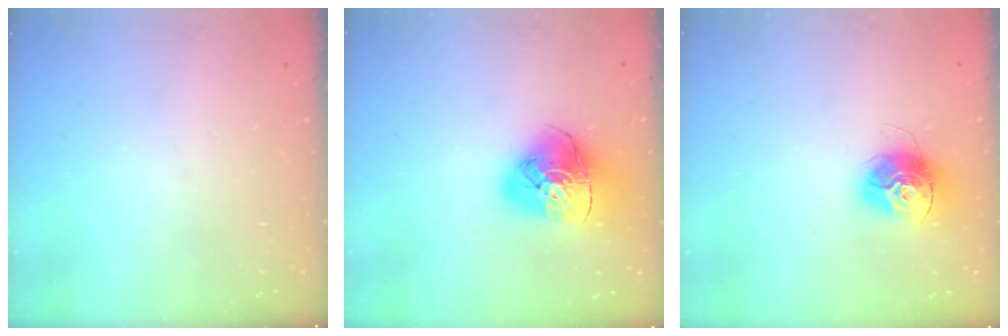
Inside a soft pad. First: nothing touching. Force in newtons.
{"total": 14.1, "press": 14.0, "slide": 1.7}
{"total": 15.0, "press": 14.9, "slide": 1.5}